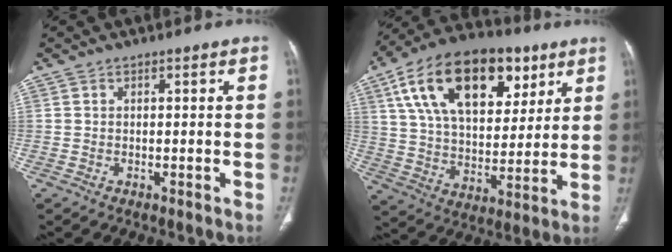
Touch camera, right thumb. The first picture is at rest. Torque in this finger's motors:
{"motor_torque": [0.09, 4.81, 2.37, 0.40, 0.57]}